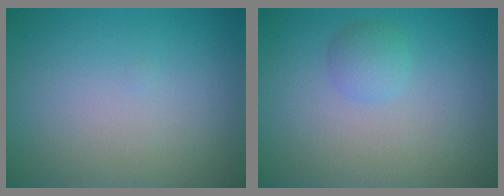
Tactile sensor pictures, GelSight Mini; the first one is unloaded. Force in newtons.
{"total": 1.5, "press": 1.5, "slide": 0.0}